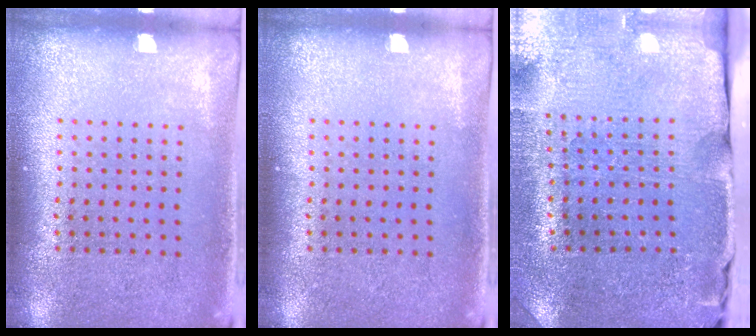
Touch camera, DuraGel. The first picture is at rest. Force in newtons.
{"total": 0.0}
{"total": 3.6, "press": 3.5, "slide": 0.9}